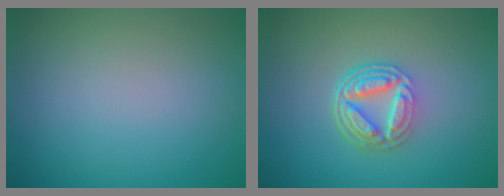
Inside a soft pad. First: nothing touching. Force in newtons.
{"total": 5.2, "press": 3.8, "slide": 3.6}